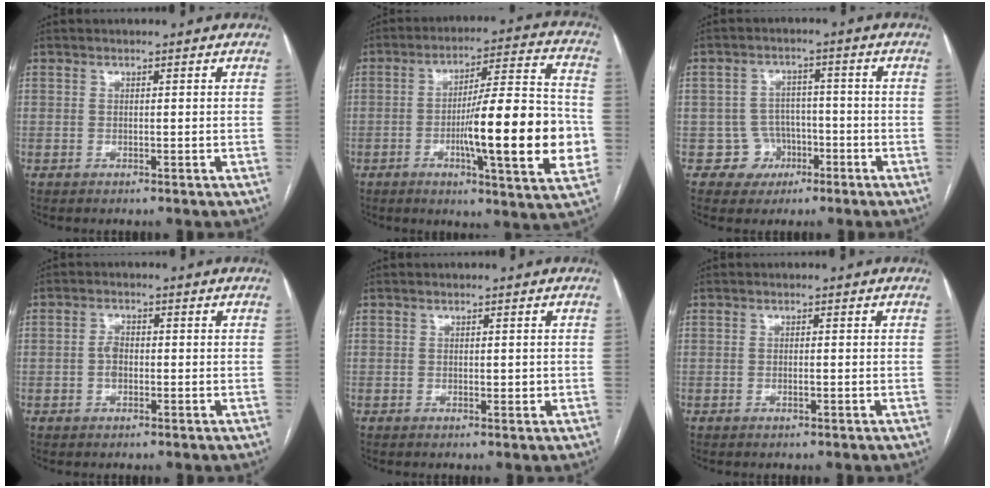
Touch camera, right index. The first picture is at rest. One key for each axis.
{"total": 19.1, "fx": -3.8, "fy": 1.6, "fz": 18.6, "tx": -0.264, "ty": 0.003, "tz": -0.054}
{"total": 5.2, "fx": -2.0, "fy": 4.8, "fz": -0.2, "tx": 0.016, "ty": 0.018, "tz": -0.028}
{"total": 2.1, "fx": -0.4, "fy": 1.4, "fz": 1.6, "tx": -0.031, "ty": 0.005, "tz": -0.010}
{"total": 0.9, "fx": 0.0, "fy": 0.5, "fz": 0.7, "tx": -0.011, "ty": -0.002, "tz": 0.000}
{"total": 0.6, "fx": -0.3, "fy": 0.1, "fz": 0.6, "tx": -0.014, "ty": -0.001, "tz": -0.004}